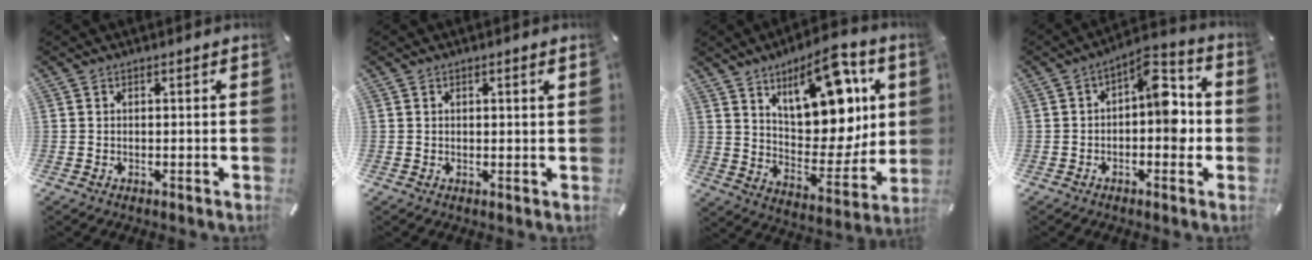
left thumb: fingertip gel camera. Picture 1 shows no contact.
{"total": 1.0, "force": [0.4, 0.3, 0.8], "torque": [-0.008, -0.001, 0.004]}
{"total": 17.8, "force": [10.0, 9.0, 11.7], "torque": [-0.150, -0.066, 0.170]}
{"total": 10.1, "force": [-0.1, 5.6, 8.4], "torque": [-0.103, -0.003, -0.006]}